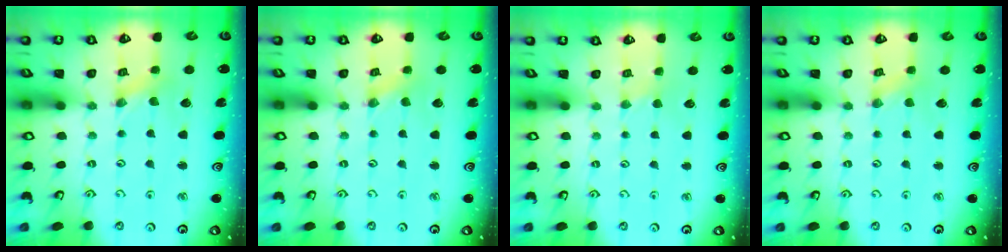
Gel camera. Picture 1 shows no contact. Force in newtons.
{"total": 0.0}
{"total": 1.2, "press": 1.1, "slide": 0.3}
{"total": 1.8, "press": 1.8, "slide": 0.3}